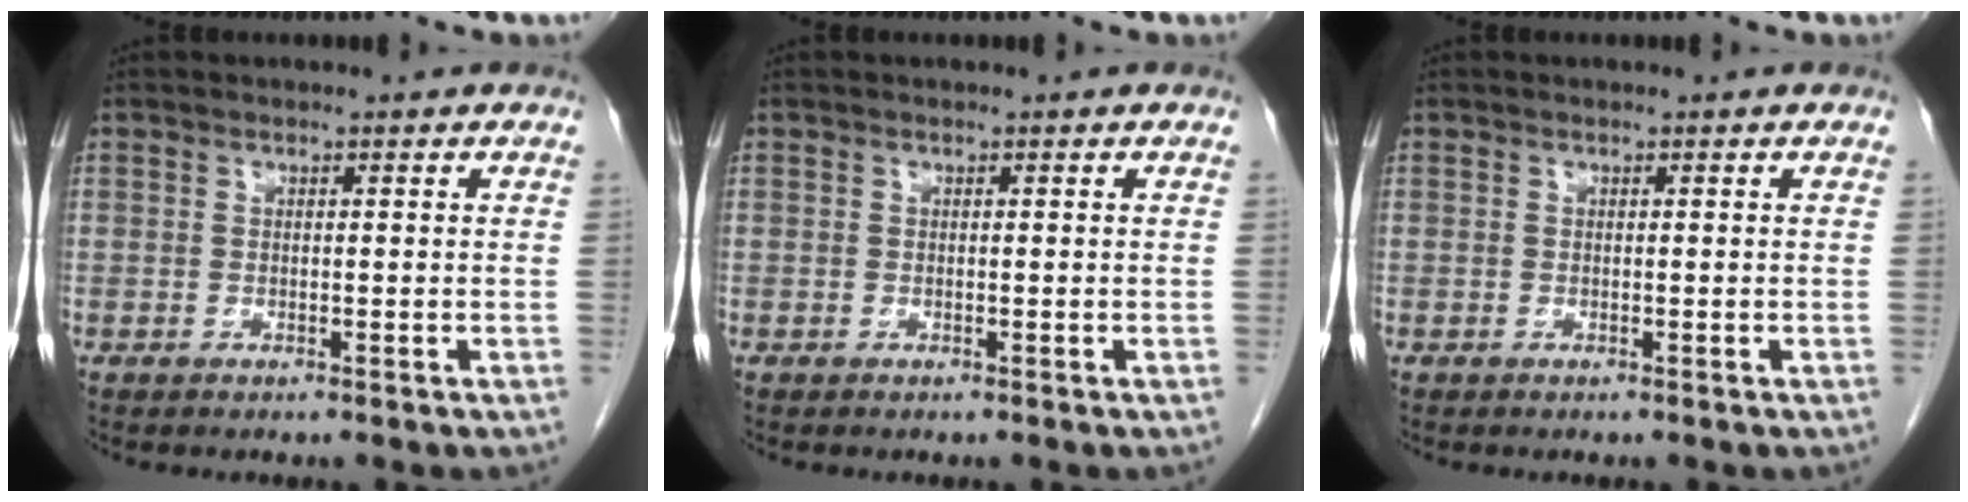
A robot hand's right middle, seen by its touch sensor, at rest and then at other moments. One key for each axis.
{"total": 0.0}
{"total": 0.0}